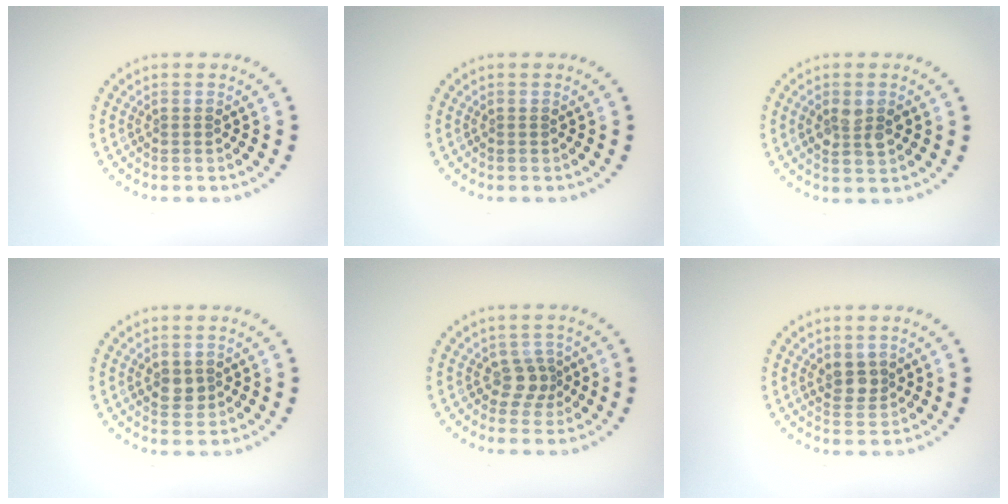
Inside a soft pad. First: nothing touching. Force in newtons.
{"total": 0.0}
{"total": 2.6, "press": 2.6, "slide": 0.2}
{"total": 1.9, "press": 1.9, "slide": 0.3}
{"total": 2.0, "press": 1.5, "slide": 1.3}
{"total": 2.0, "press": 1.8, "slide": 0.9}